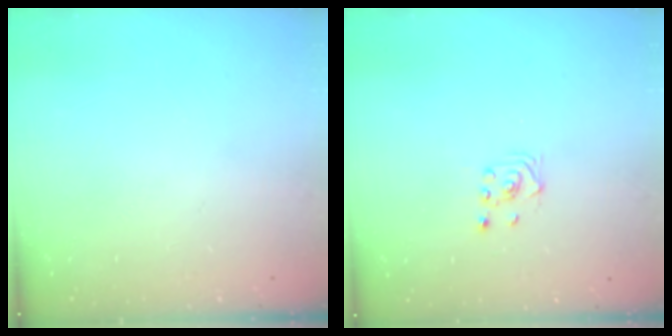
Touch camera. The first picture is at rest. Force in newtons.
{"total": 1.6, "press": 1.4, "slide": 0.9}